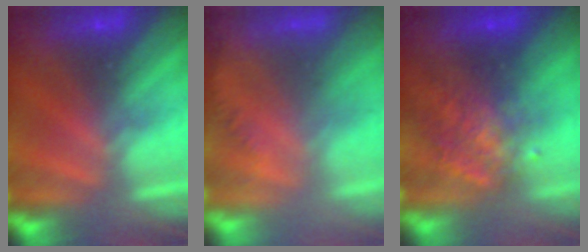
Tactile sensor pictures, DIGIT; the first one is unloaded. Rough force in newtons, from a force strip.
{"total": 1.3}
{"total": 5.5}